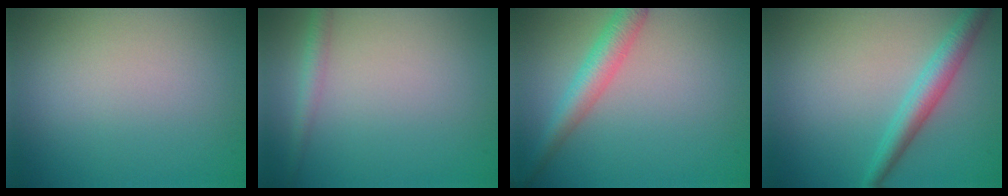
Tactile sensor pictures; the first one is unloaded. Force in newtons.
{"total": 1.6, "press": 1.6, "slide": 0.1}
{"total": 3.5, "press": 3.5, "slide": 0.1}
{"total": 3.3, "press": 3.3, "slide": 0.0}